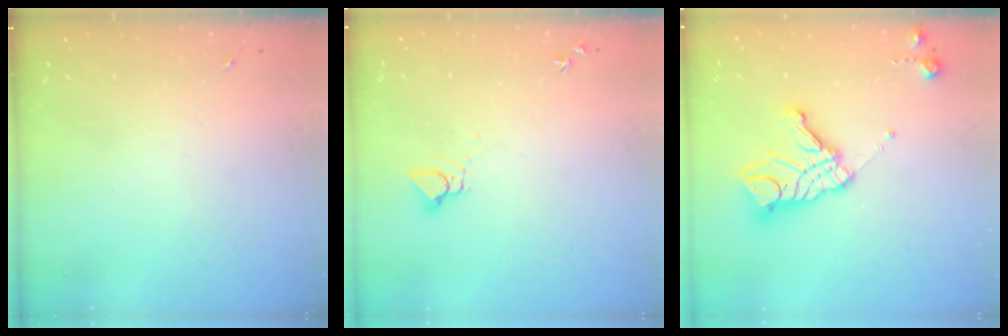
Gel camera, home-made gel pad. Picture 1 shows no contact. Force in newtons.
{"total": 3.9, "press": 3.9, "slide": 0.2}
{"total": 18.0, "press": 17.9, "slide": 1.7}